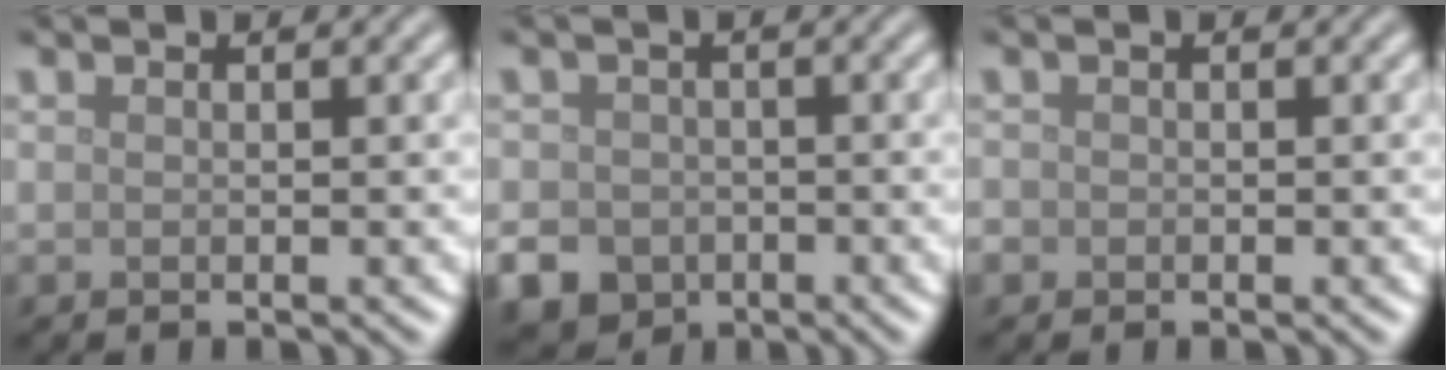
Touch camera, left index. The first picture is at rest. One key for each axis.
{"total": 6.1, "fx": -2.9, "fy": 5.0, "fz": 1.9, "tx": -0.035, "ty": -0.023, "tz": -0.058}
{"total": 0.8, "fx": -0.3, "fy": 0.8, "fz": 0.1, "tx": 0.005, "ty": -0.005, "tz": -0.007}